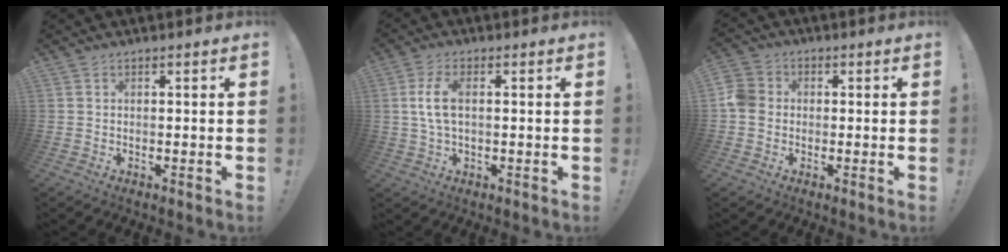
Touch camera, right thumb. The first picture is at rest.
{"total": 6.8, "force": [0.7, 3.1, 6.0], "torque": [-0.120, -0.007, 0.011]}
{"total": 6.0, "force": [-1.0, 5.2, 2.8], "torque": [-0.065, 0.022, -0.015]}